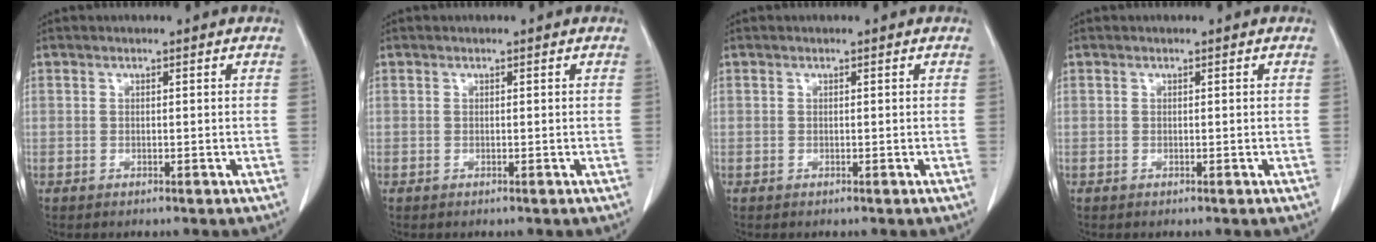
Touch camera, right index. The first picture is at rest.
{"total": 0.0}
{"total": 0.0}
{"total": 0.0}